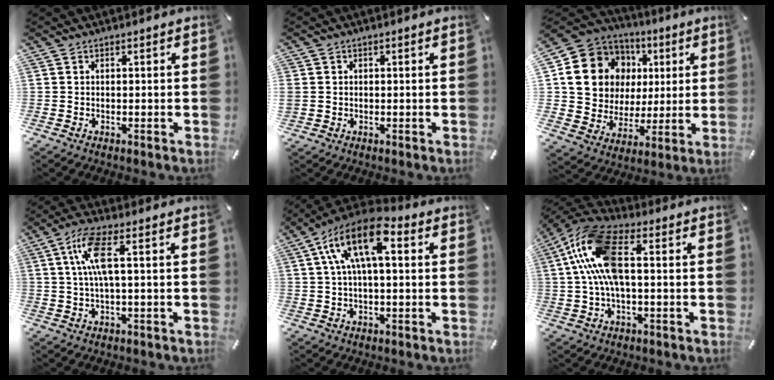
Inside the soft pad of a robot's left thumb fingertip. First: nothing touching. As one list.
[{"total": 1.6, "force": [0.0, 1.5, 0.4], "torque": [-0.006, 0.005, -0.001]}, {"total": 16.0, "force": [4.1, 14.4, 5.5], "torque": [-0.091, -0.021, 0.096]}, {"total": 8.6, "force": [1.6, 2.2, 8.2], "torque": [-0.163, -0.002, 0.026]}, {"total": 14.3, "force": [3.5, 6.6, 12.2], "torque": [-0.242, -0.001, 0.061]}, {"total": 14.5, "force": [1.5, 6.8, 12.7], "torque": [-0.263, -0.002, 0.028]}]